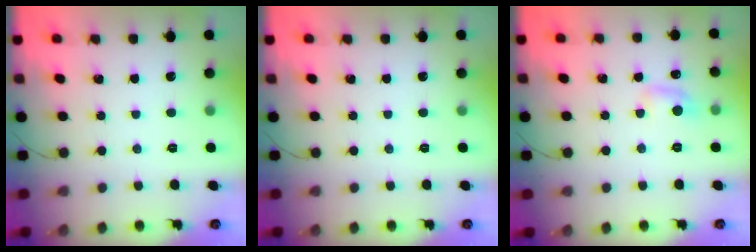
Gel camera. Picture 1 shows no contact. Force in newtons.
{"total": 0.0}
{"total": 5.5, "press": 5.2, "slide": 1.7}